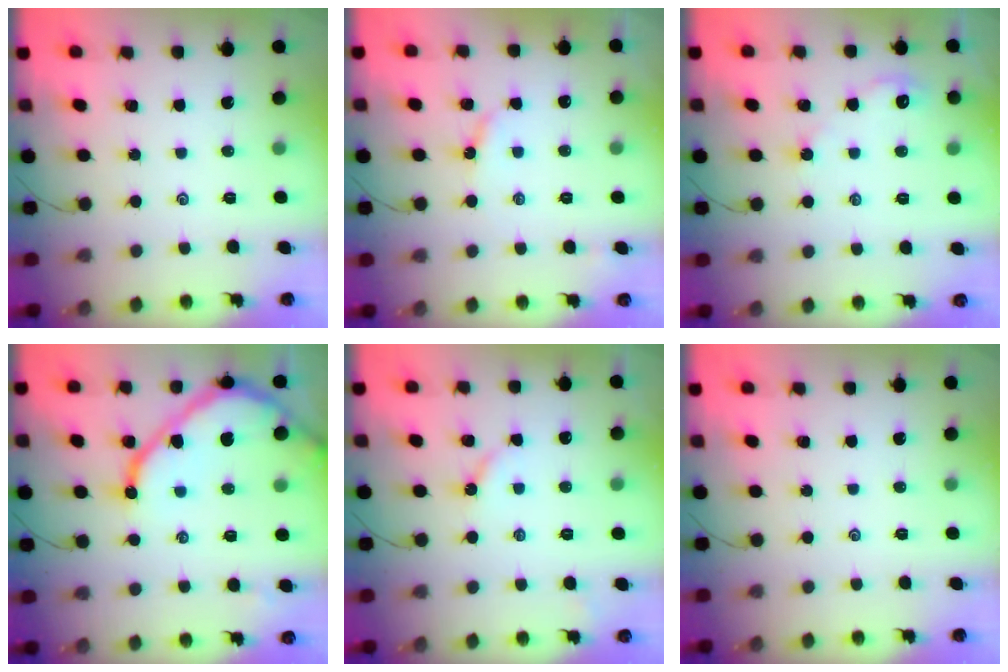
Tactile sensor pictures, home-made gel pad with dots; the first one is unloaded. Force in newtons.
{"total": 4.0, "press": 4.0, "slide": 0.2}
{"total": 2.5, "press": 2.5, "slide": 0.4}
{"total": 13.2, "press": 13.1, "slide": 1.3}
{"total": 2.9, "press": 2.8, "slide": 0.5}
{"total": 0.0}